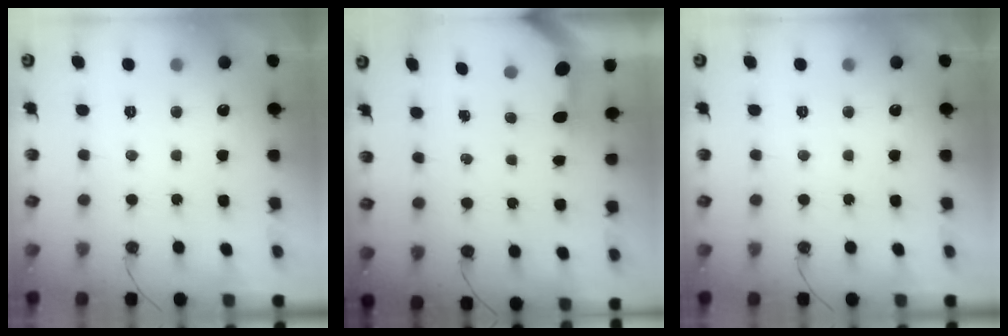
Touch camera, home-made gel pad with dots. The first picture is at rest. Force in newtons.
{"total": 3.2, "press": 3.2, "slide": 0.2}
{"total": 0.0}